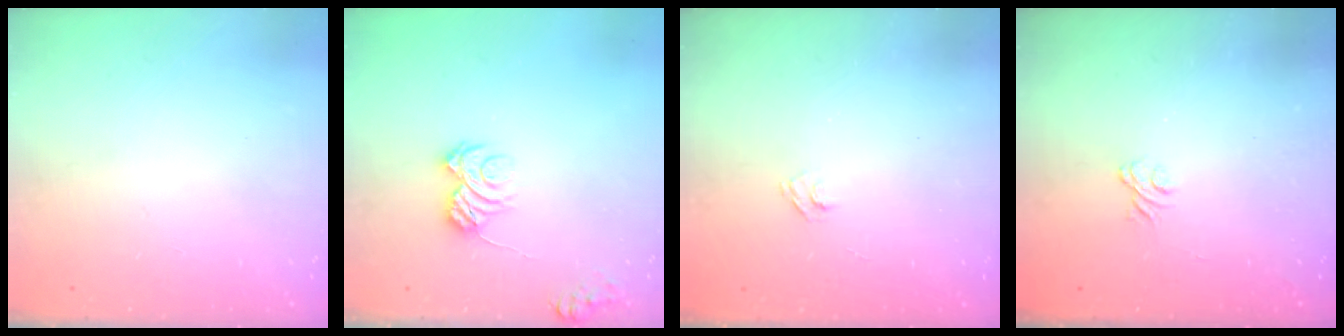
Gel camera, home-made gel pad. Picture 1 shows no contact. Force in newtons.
{"total": 7.7, "press": 7.7, "slide": 0.9}
{"total": 2.7, "press": 2.5, "slide": 0.9}
{"total": 1.9, "press": 1.5, "slide": 1.1}